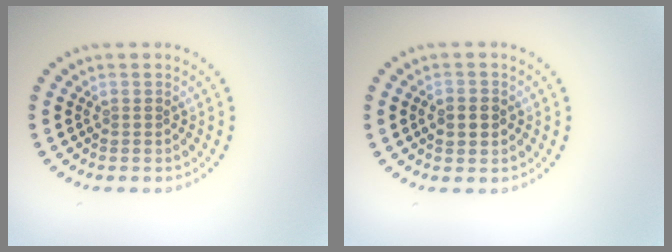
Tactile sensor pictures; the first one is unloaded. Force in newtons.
{"total": 2.1, "press": 2.1, "slide": 0.3}